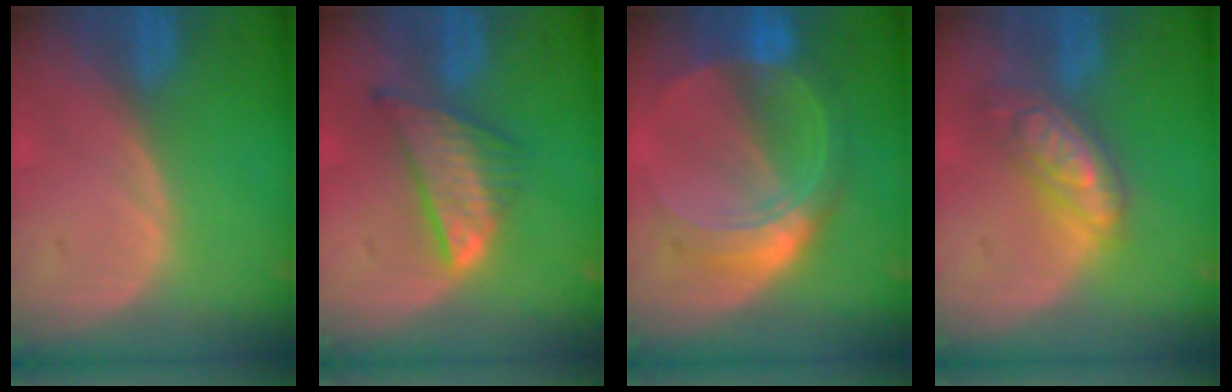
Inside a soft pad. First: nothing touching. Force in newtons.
{"total": 8.3, "press": 7.1, "slide": 4.4}
{"total": 8.4, "press": 8.3, "slide": 0.7}
{"total": 7.5, "press": 7.5, "slide": 0.4}